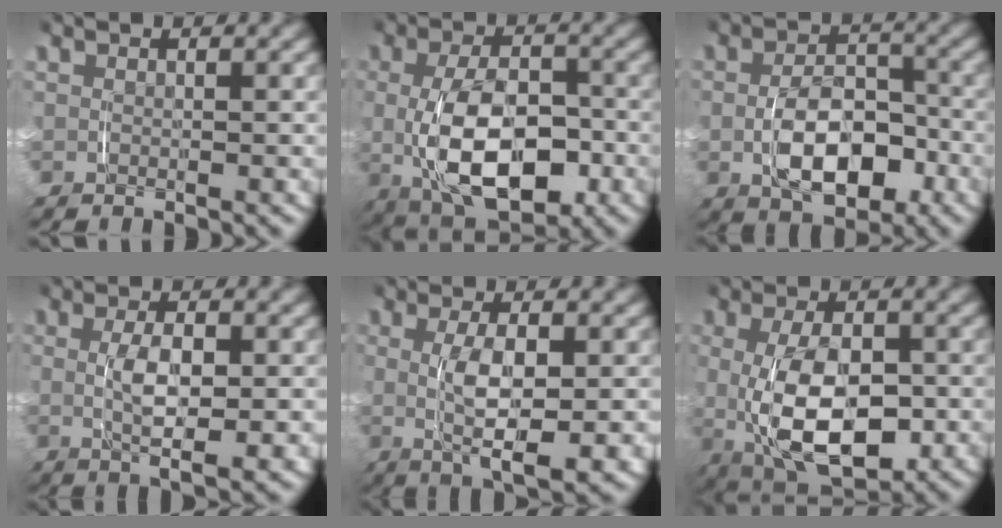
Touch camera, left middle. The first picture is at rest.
{"total": 10.2, "force": [-2.1, 5.5, 8.3], "torque": [-0.147, -0.019, -0.023]}
{"total": 6.2, "force": [-2.1, 3.6, 4.6], "torque": [-0.064, -0.005, -0.034]}
{"total": 4.0, "force": [-0.2, 0.8, 3.9], "torque": [-0.072, -0.011, 0.001]}
{"total": 5.6, "force": [-0.5, 1.4, 5.4], "torque": [-0.094, -0.013, -0.003]}
{"total": 8.9, "force": [-1.4, 4.3, 7.6], "torque": [-0.135, -0.020, -0.014]}